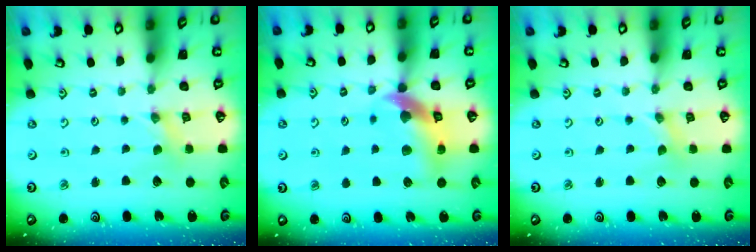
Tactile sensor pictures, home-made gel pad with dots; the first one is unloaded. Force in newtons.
{"total": 13.0, "press": 12.9, "slide": 1.8}
{"total": 0.0}